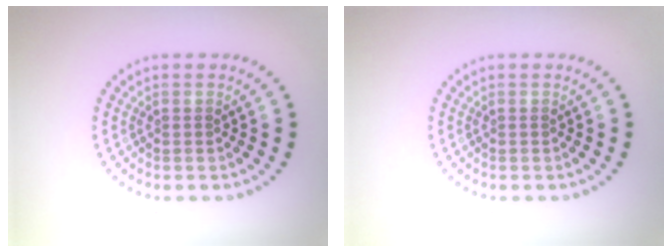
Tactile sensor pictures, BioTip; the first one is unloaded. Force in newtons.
{"total": 0.0}